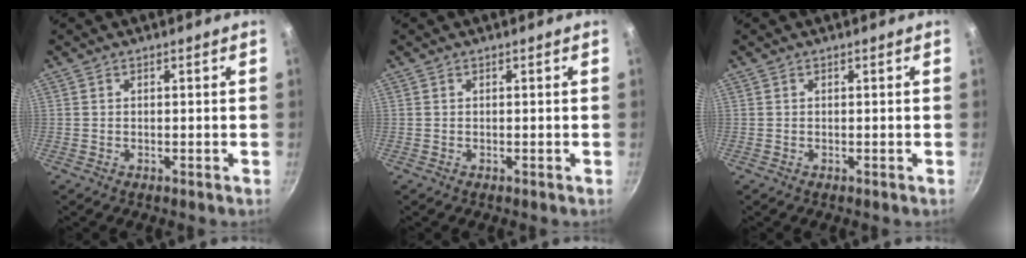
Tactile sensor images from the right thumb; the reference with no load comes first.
{"total": 0.0}
{"total": 0.0}